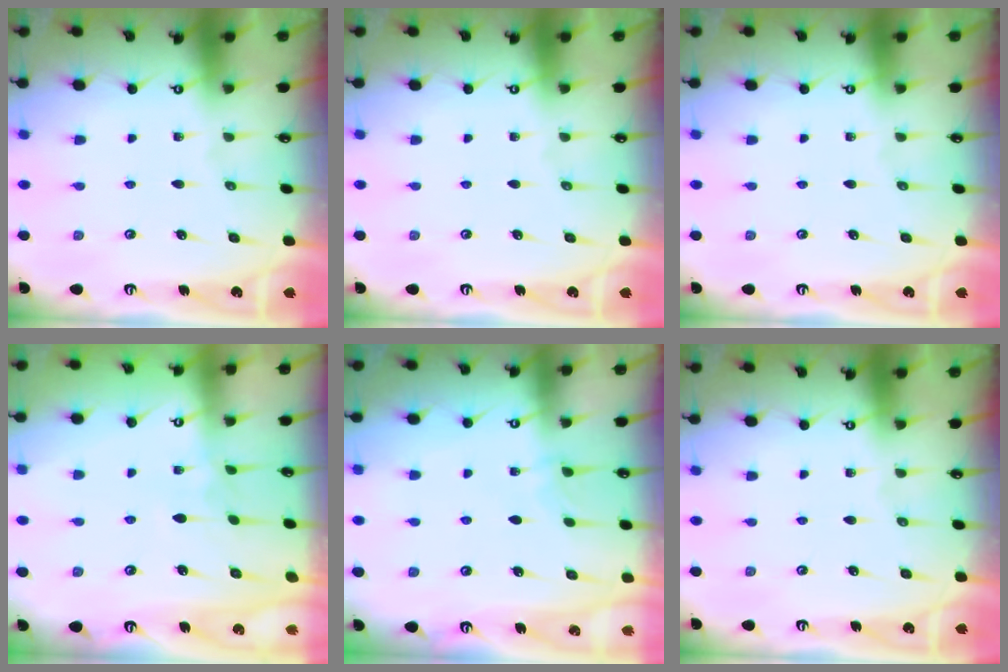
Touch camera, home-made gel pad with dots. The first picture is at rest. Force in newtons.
{"total": 0.0}
{"total": 0.0}
{"total": 5.8, "press": 5.8, "slide": 0.1}
{"total": 2.6, "press": 2.6, "slide": 0.3}
{"total": 0.0}